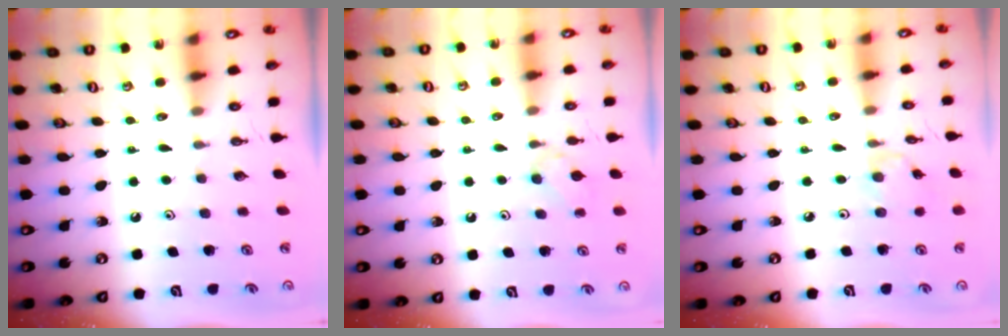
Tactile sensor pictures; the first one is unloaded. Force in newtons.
{"total": 3.4, "press": 3.3, "slide": 0.6}
{"total": 1.5, "press": 1.4, "slide": 0.4}